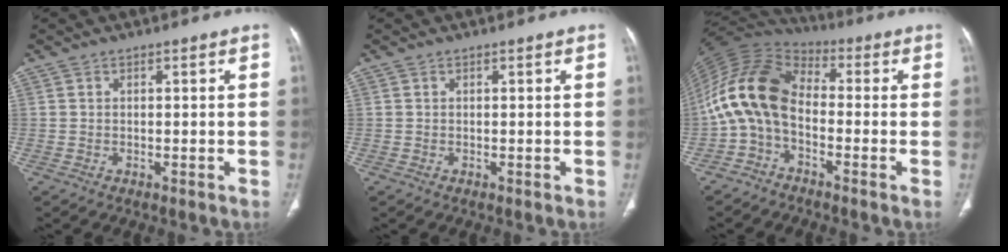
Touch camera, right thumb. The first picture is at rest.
{"total": 0.0}
{"total": 13.8, "force": [-2.2, 8.6, 10.6], "torque": [-0.208, 0.059, -0.059]}